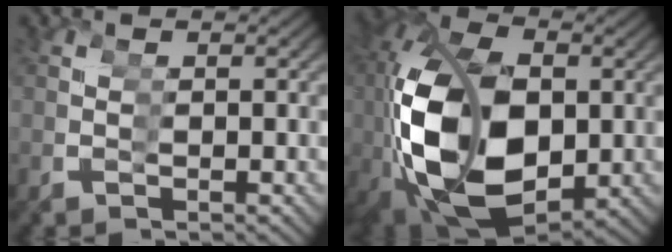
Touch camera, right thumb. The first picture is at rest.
{"total": 17.9, "force": [-3.3, 11.5, 13.4], "torque": [-0.295, -0.052, -0.017]}